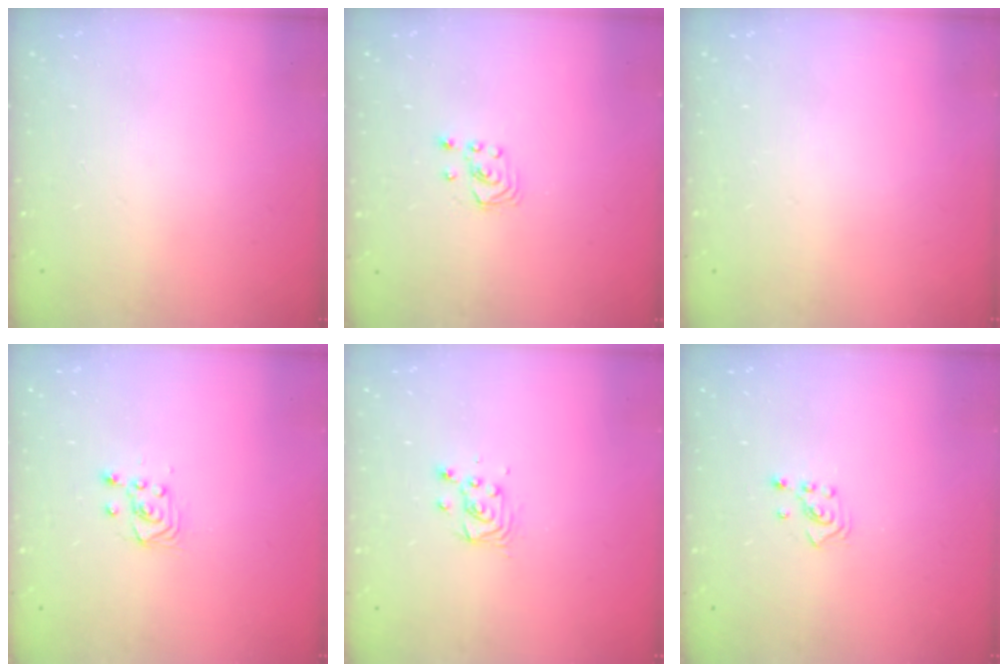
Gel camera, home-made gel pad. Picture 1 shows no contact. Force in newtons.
{"total": 1.9, "press": 1.9, "slide": 0.2}
{"total": 0.0}
{"total": 2.9, "press": 2.6, "slide": 1.3}
{"total": 3.1, "press": 3.1, "slide": 0.3}
{"total": 2.1, "press": 2.1, "slide": 0.3}